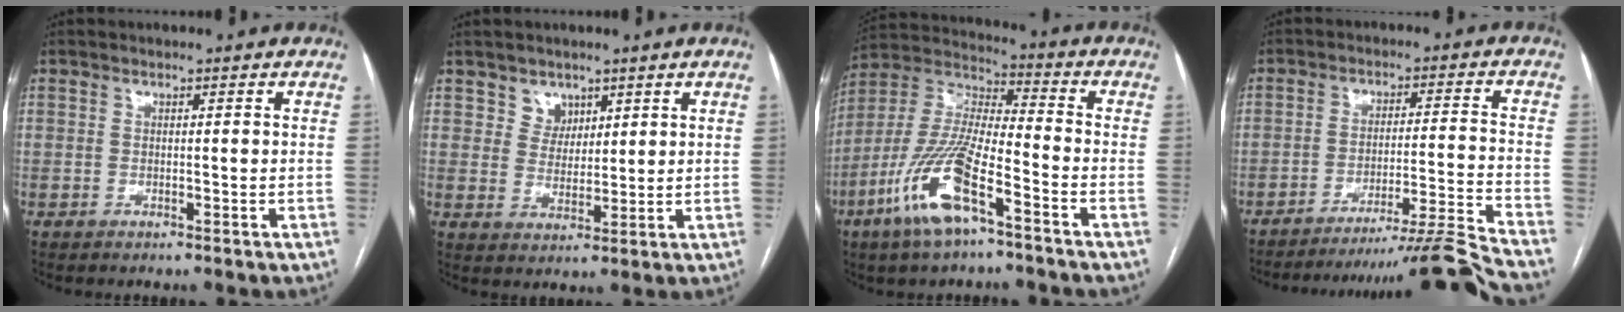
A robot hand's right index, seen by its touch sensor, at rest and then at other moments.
{"total": 3.7, "force": [2.4, 2.8, 0.5], "torque": [-0.004, 0.000, 0.045]}
{"total": 15.2, "force": [-7.8, 3.2, 12.6], "torque": [-0.273, -0.018, -0.146]}
{"total": 15.5, "force": [-14.3, -5.1, 3.4], "torque": [-0.017, -0.003, -0.210]}